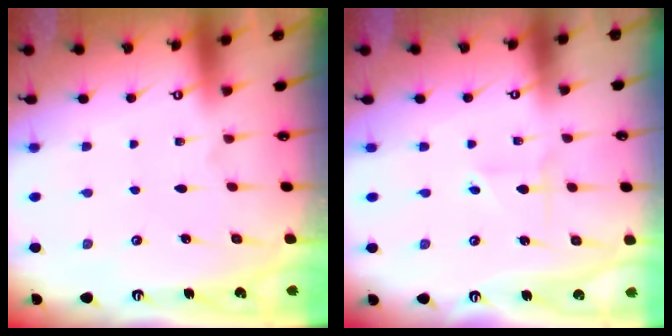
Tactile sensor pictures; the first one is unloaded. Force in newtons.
{"total": 2.0, "press": 1.7, "slide": 1.0}